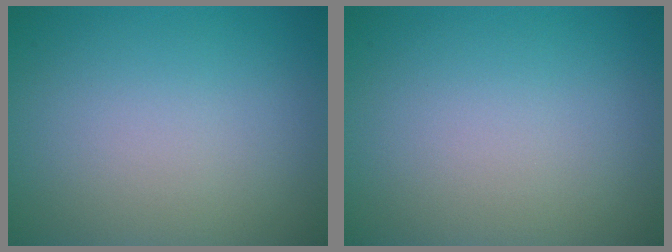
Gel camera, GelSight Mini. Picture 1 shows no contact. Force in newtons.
{"total": 0.0}